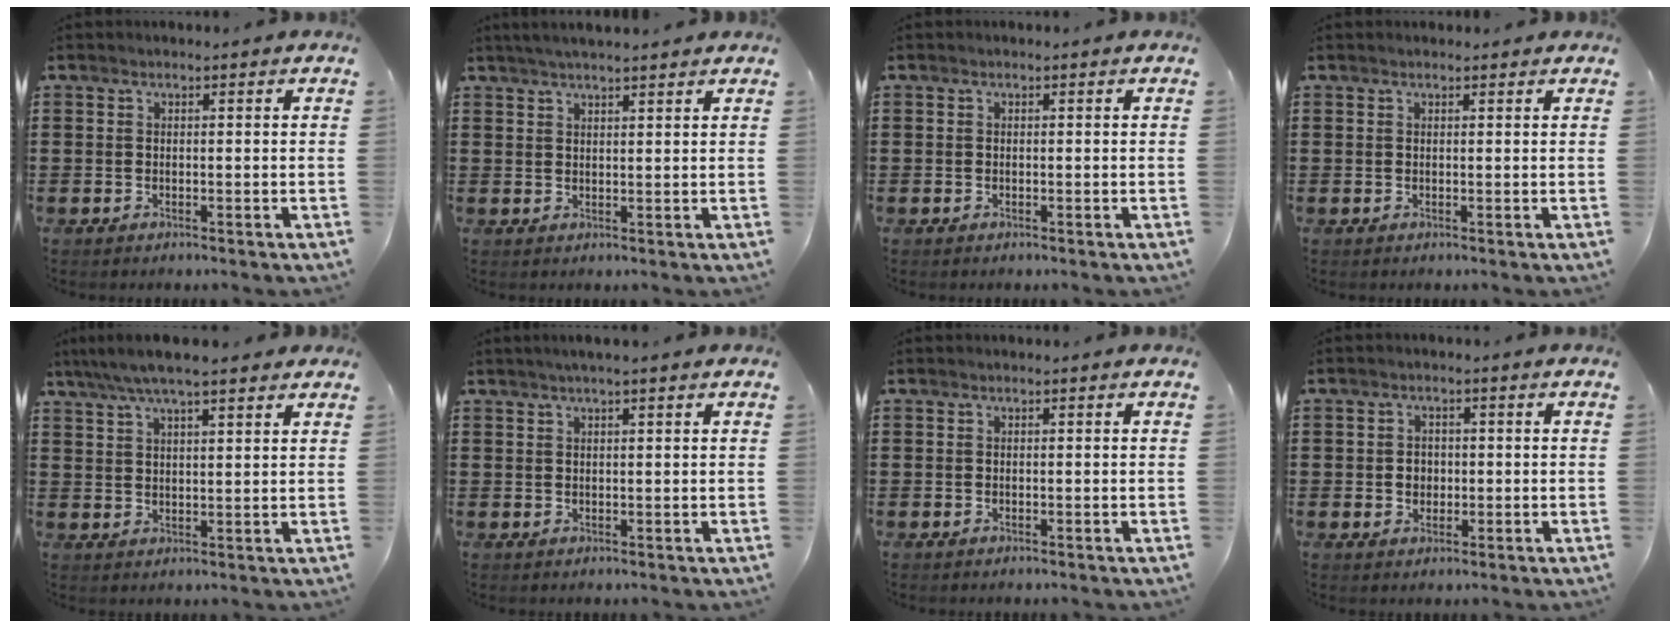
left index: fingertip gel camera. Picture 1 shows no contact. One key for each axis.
{"total": 2.7, "fx": 2.4, "fy": 0.0, "fz": 1.1, "tx": -0.027, "ty": 0.003, "tz": 0.045}
{"total": 0.0}
{"total": 0.5, "fx": 0.4, "fy": 0.2, "fz": 0.2, "tx": -0.006, "ty": 0.001, "tz": 0.009}
{"total": 5.7, "fx": 4.5, "fy": 1.0, "fz": 3.4, "tx": -0.075, "ty": -0.003, "tz": 0.079}
{"total": 1.6, "fx": 1.2, "fy": -0.1, "fz": 1.1, "tx": -0.021, "ty": 0.000, "tz": 0.021}
{"total": 0.0}
{"total": 2.3, "fx": -0.1, "fy": 2.0, "fz": 1.1, "tx": -0.028, "ty": 0.006, "tz": -0.006}